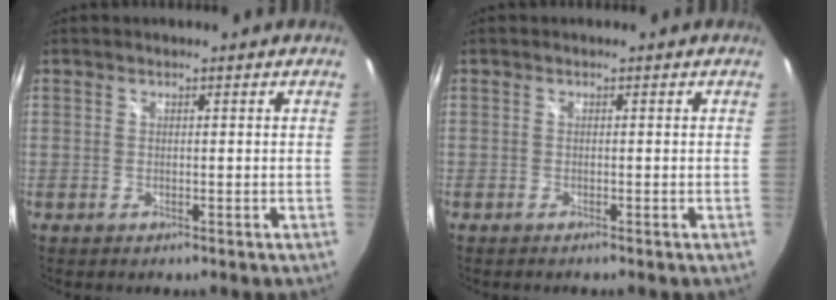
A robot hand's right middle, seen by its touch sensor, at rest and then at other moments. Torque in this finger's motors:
{"motor_torque": [-0.19, 0.03, 0.00, -0.01]}